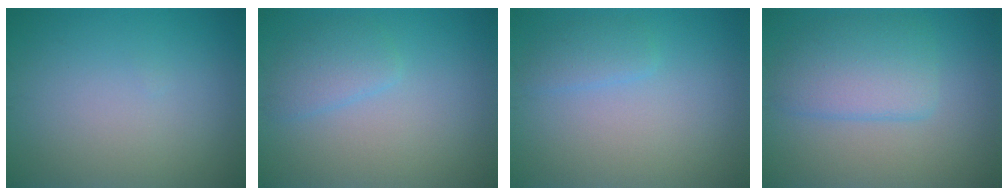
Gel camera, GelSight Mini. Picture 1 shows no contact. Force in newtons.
{"total": 2.2, "press": 2.1, "slide": 0.2}
{"total": 1.6, "press": 1.6, "slide": 0.0}
{"total": 4.4, "press": 4.4, "slide": 0.2}